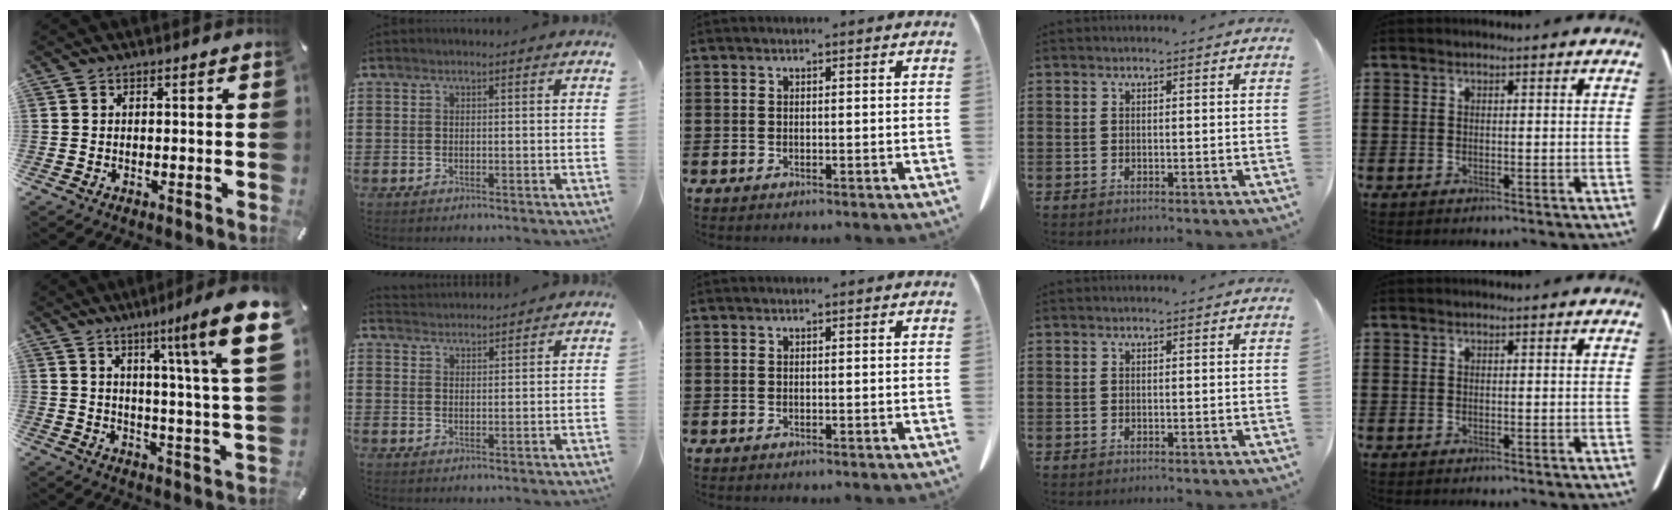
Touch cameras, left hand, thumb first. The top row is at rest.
{"thumb": {"total": 15.9, "force": [8.0, 0.7, 13.7], "torque": [-0.202, -0.058, 0.107]}, "index": {"total": 2.6, "force": [2.5, -0.1, -0.5], "torque": [0.001, -0.007, 0.049]}}